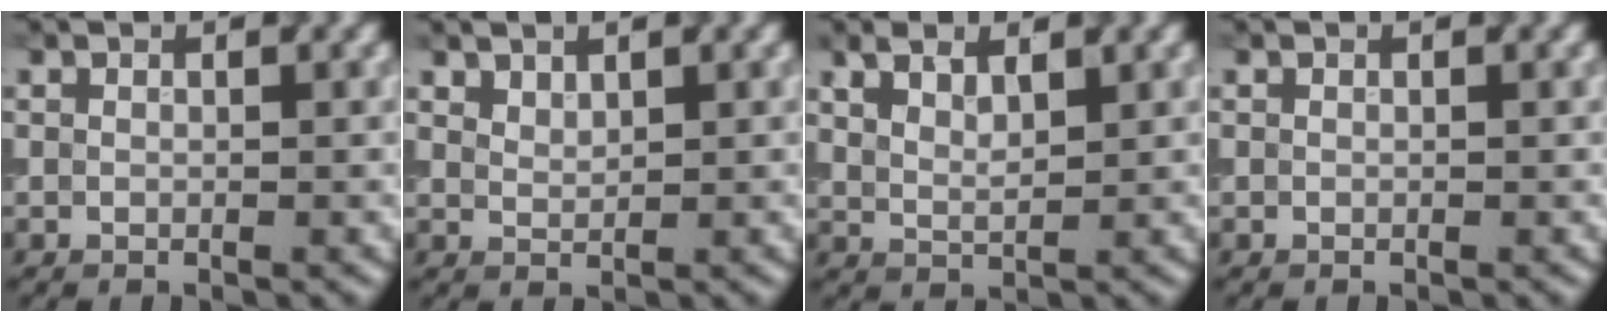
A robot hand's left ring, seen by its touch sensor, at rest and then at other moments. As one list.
[{"total": 1.2, "force": [1.1, 0.4, 0.3], "torque": [-0.009, -0.002, 0.026]}, {"total": 2.5, "force": [1.8, 0.9, 1.5], "torque": [-0.033, -0.001, 0.037]}, {"total": 0.0}]